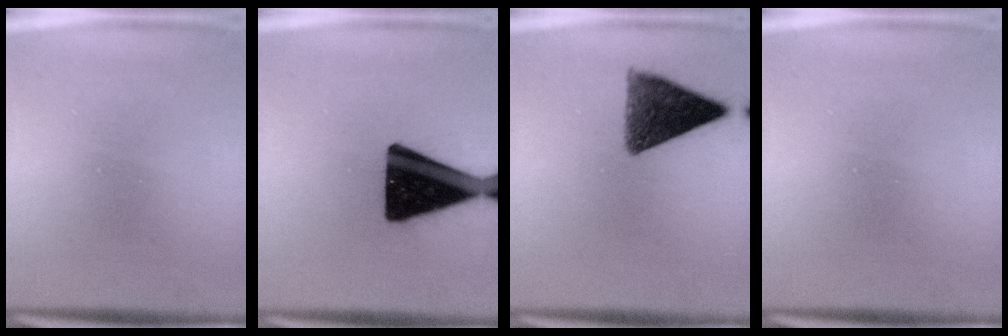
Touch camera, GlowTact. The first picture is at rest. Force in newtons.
{"total": 19.0}
{"total": 10.4}
{"total": 0.0}